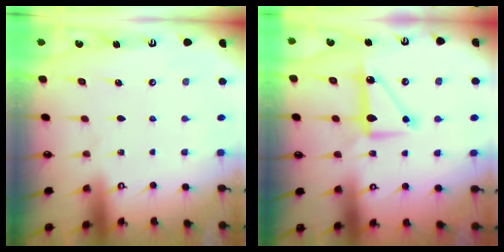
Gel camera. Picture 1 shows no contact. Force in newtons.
{"total": 10.2, "press": 10.2, "slide": 0.8}